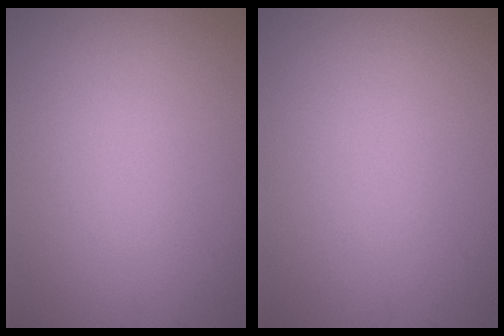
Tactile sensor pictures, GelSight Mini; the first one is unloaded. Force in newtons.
{"total": 0.0}